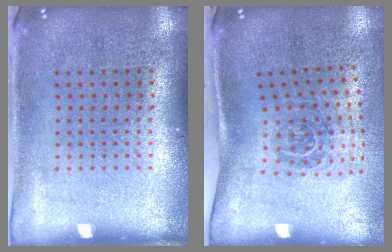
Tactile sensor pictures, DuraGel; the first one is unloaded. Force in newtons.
{"total": 1.8, "press": 1.2, "slide": 1.4}